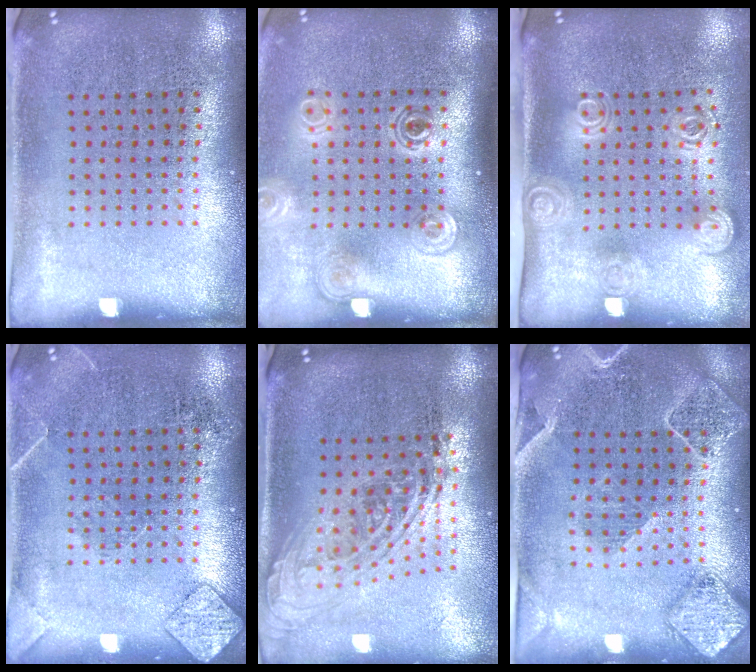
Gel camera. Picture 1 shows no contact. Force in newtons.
{"total": 1.8, "press": 1.4, "slide": 1.2}
{"total": 1.9, "press": 1.4, "slide": 1.3}
{"total": 1.8, "press": 1.8, "slide": 0.1}
{"total": 2.2, "press": 1.6, "slide": 1.5}
{"total": 2.3, "press": 2.1, "slide": 0.9}